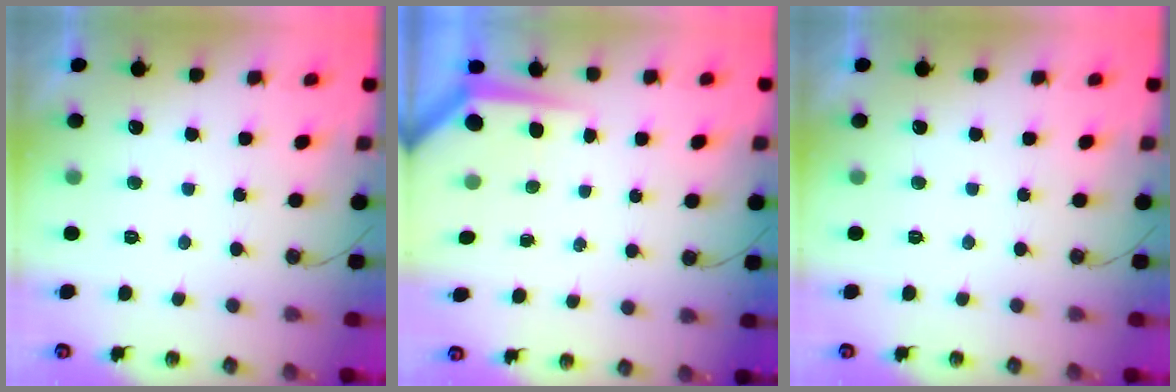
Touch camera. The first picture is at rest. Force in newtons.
{"total": 4.0, "press": 4.0, "slide": 0.2}
{"total": 0.0}